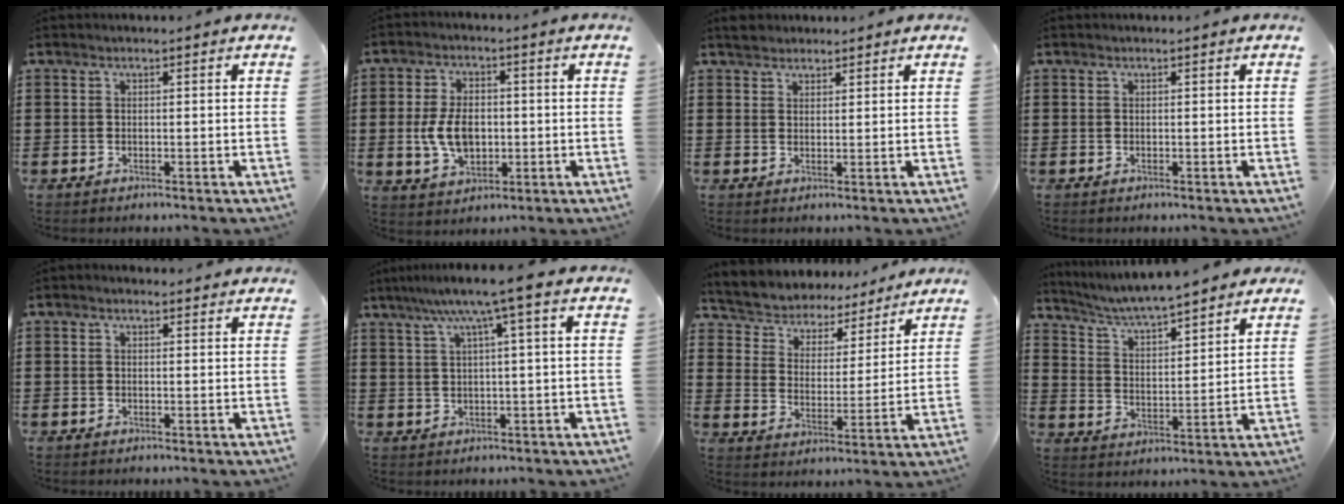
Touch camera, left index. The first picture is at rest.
{"total": 7.4, "force": [-0.7, 4.7, 5.7], "torque": [-0.126, 0.001, -0.019]}
{"total": 2.0, "force": [1.8, 0.9, 0.1], "torque": [-0.007, 0.005, 0.035]}
{"total": 0.0}
{"total": 0.8, "force": [0.1, 0.7, 0.3], "torque": [-0.008, 0.006, 0.001]}
{"total": 6.3, "force": [2.6, -0.3, 5.7], "torque": [-0.116, 0.003, 0.040]}
{"total": 5.2, "force": [5.1, 1.0, -0.4], "torque": [-0.025, -0.041, 0.085]}
{"total": 4.9, "force": [4.8, 0.0, 1.3], "torque": [-0.048, -0.031, 0.079]}